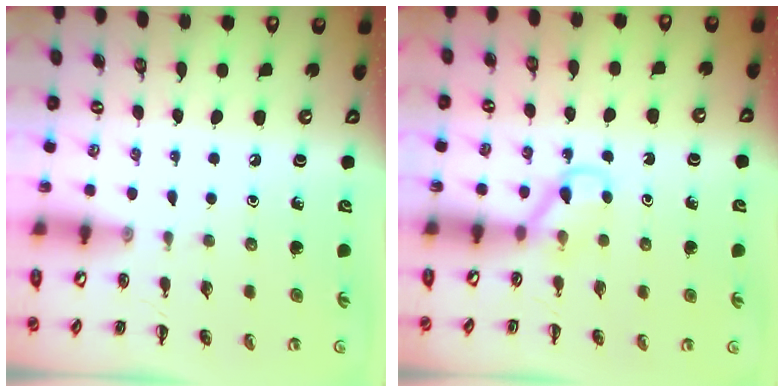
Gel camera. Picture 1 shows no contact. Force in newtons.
{"total": 3.6, "press": 3.3, "slide": 1.3}